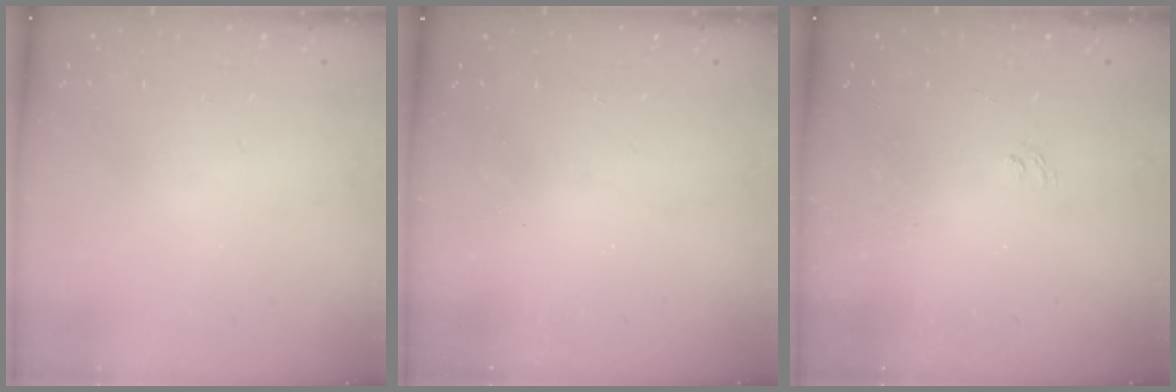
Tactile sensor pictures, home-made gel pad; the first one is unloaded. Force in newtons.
{"total": 2.5, "press": 2.3, "slide": 0.8}
{"total": 1.4, "press": 0.7, "slide": 1.1}